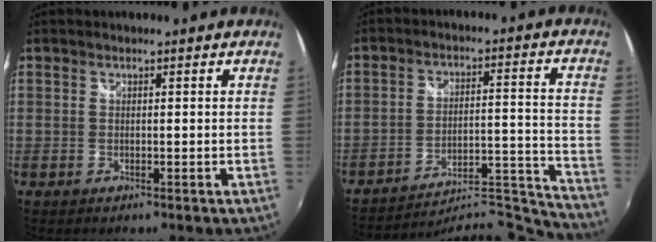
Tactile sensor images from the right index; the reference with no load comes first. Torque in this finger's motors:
{"motor_torque": [-0.84, -0.48, -0.11, -0.01]}